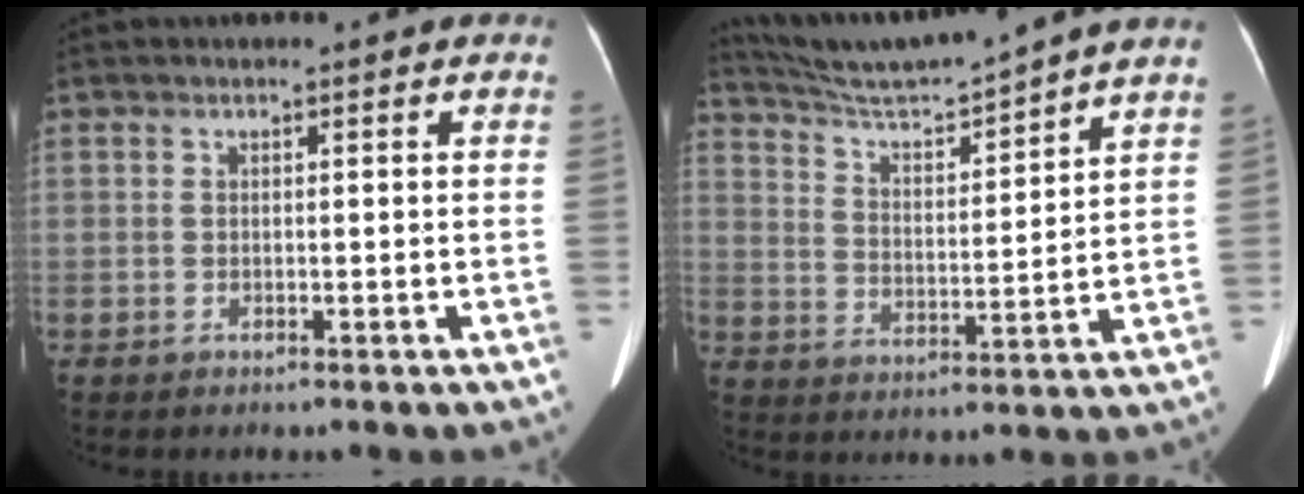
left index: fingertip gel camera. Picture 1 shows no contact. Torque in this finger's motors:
{"motor_torque": [-0.85, -1.29, -0.22, 0.00]}